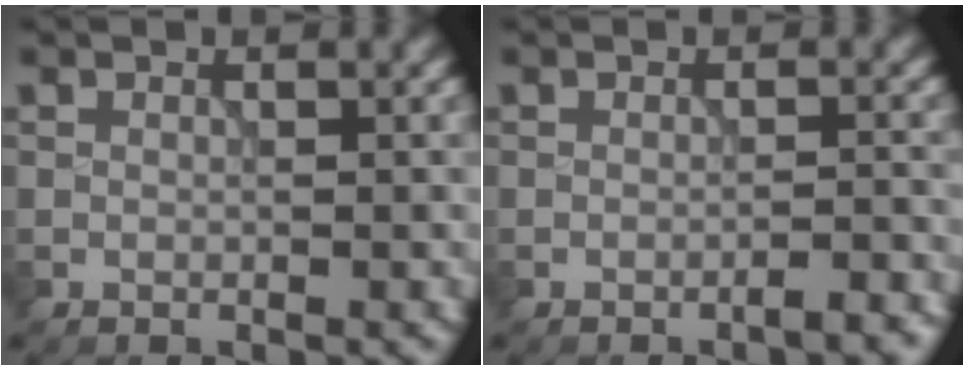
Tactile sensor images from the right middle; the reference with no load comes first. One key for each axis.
{"total": 1.8, "fx": -1.3, "fy": 0.4, "fz": 1.2, "tx": -0.009, "ty": 0.005, "tz": -0.023}